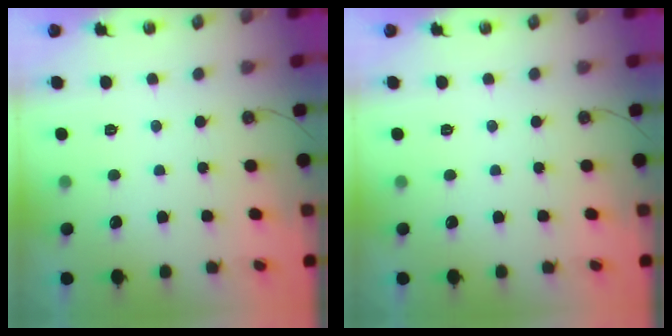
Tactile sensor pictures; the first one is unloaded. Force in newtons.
{"total": 0.0}